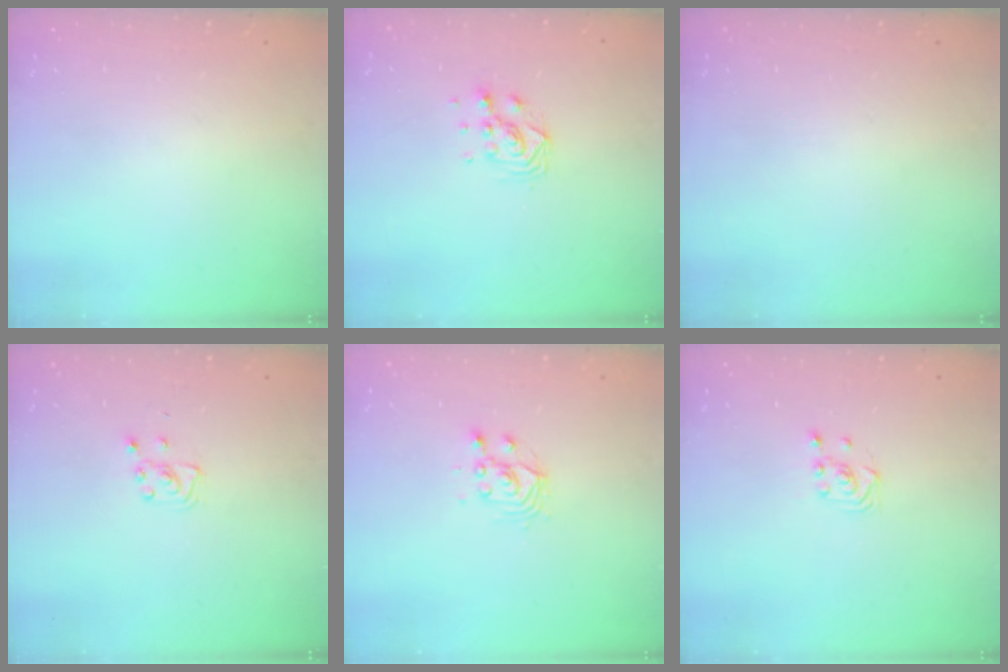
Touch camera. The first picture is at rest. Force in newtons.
{"total": 6.6, "press": 6.6, "slide": 0.4}
{"total": 0.0}
{"total": 4.1, "press": 4.1, "slide": 0.4}
{"total": 3.4, "press": 3.4, "slide": 0.2}
{"total": 2.9, "press": 2.6, "slide": 1.4}